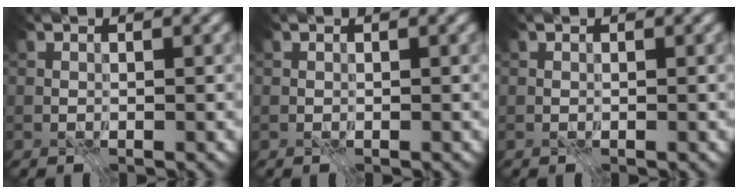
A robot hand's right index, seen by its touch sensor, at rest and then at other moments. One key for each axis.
{"total": 0.0}
{"total": 0.0}